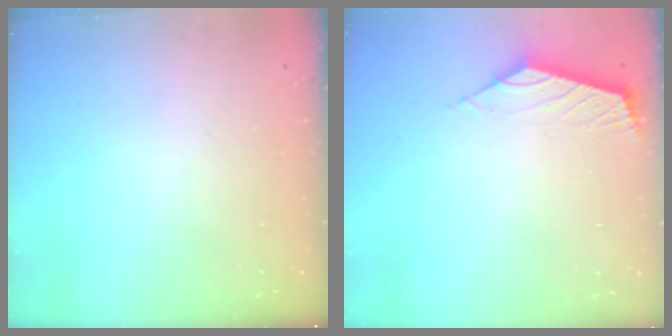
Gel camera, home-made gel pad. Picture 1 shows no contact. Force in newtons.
{"total": 2.2, "press": 2.2, "slide": 0.5}